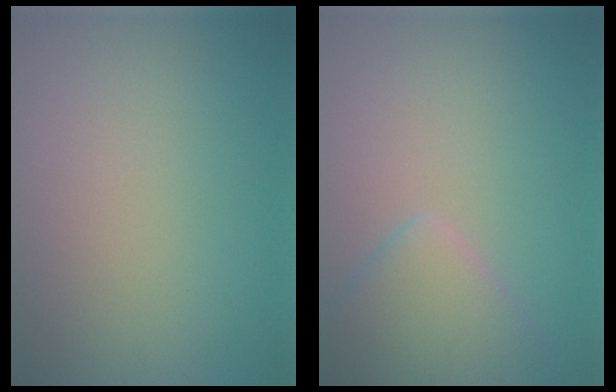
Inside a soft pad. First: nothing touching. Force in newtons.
{"total": 3.7, "press": 3.7, "slide": 0.3}